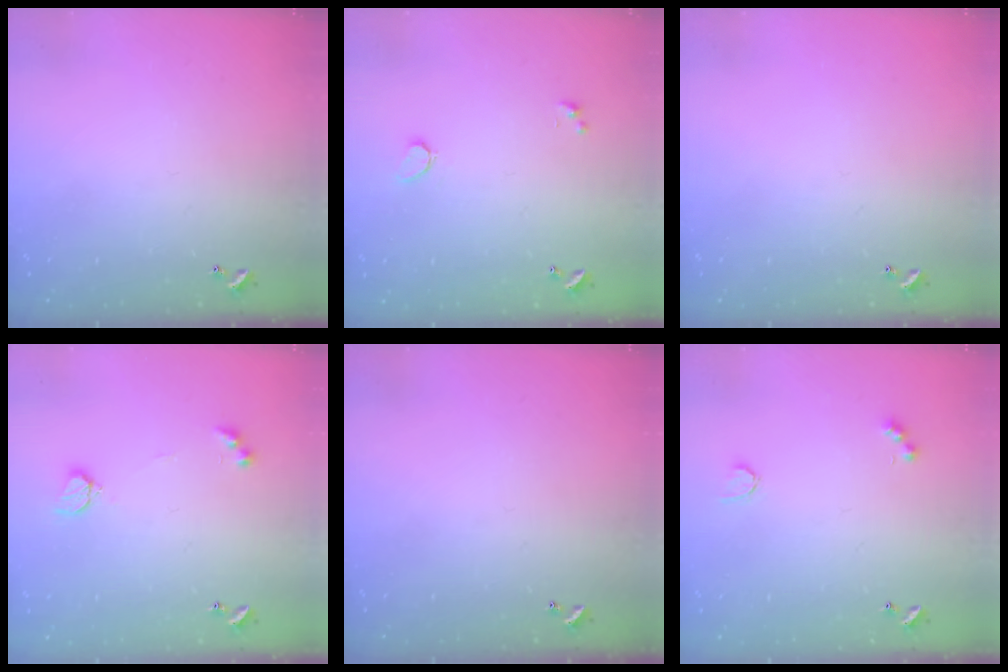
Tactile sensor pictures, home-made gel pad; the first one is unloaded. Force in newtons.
{"total": 0.6, "press": 0.4, "slide": 0.5}
{"total": 0.0}
{"total": 4.1, "press": 4.0, "slide": 0.8}
{"total": 0.0}
{"total": 4.4, "press": 4.3, "slide": 0.9}